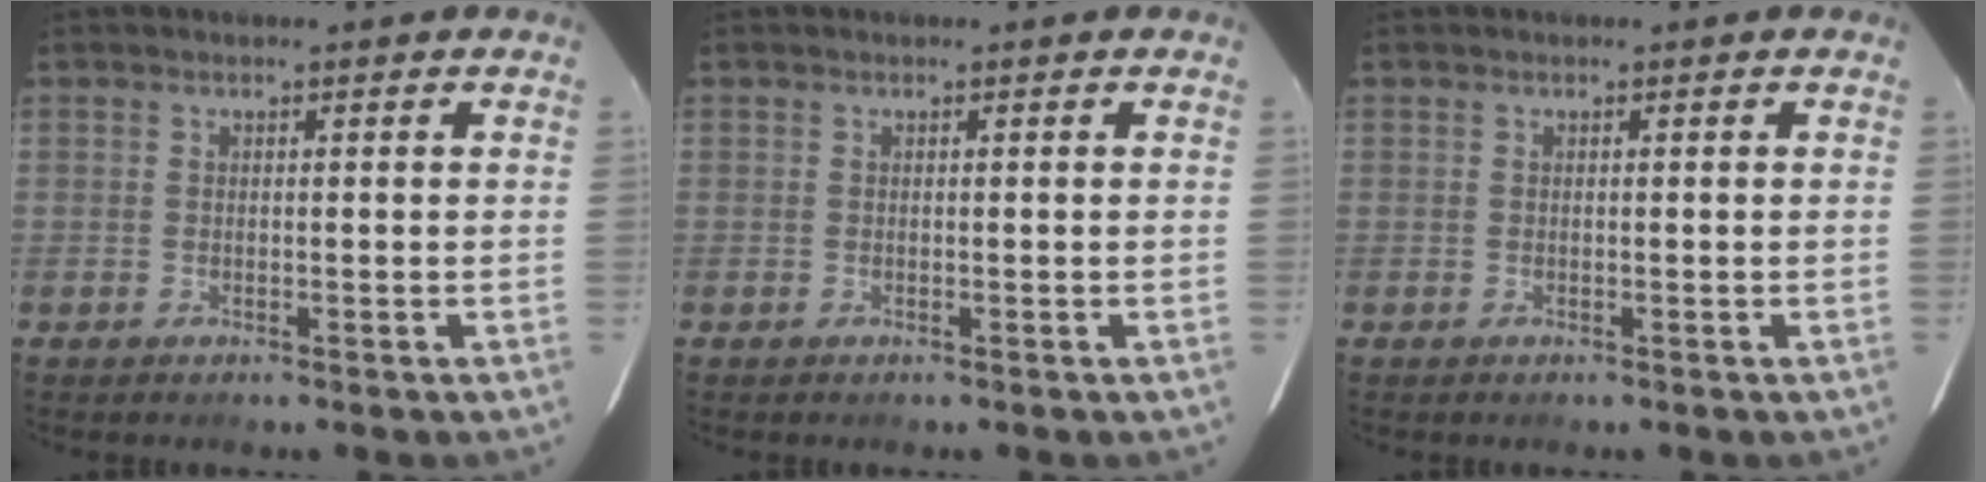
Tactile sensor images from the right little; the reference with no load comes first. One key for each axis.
{"total": 0.0}
{"total": 0.0}